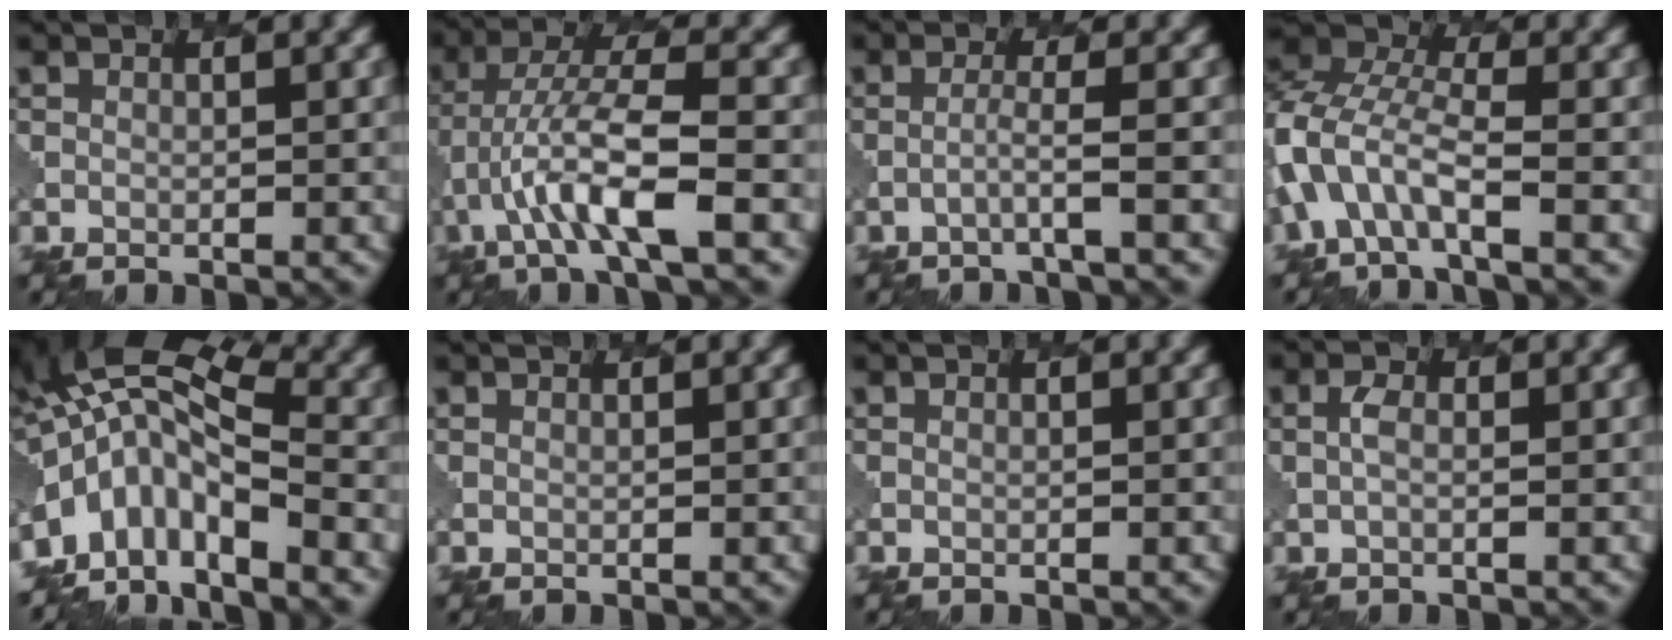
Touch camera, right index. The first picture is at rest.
{"total": 6.7, "force": [-2.3, 1.4, 6.1], "torque": [-0.120, 0.013, -0.046]}
{"total": 1.6, "force": [-0.6, 0.0, 1.5], "torque": [-0.018, 0.006, -0.025]}
{"total": 6.5, "force": [-2.4, 3.3, 5.0], "torque": [-0.119, 0.010, -0.058]}
{"total": 8.5, "force": [-2.7, 4.4, 6.8], "torque": [-0.118, 0.009, -0.063]}
{"total": 0.8, "force": [0.6, 0.3, 0.5], "torque": [-0.004, -0.001, 0.007]}
{"total": 0.0}
{"total": 1.1, "force": [0.2, 0.5, 0.9], "torque": [-0.023, 0.004, 0.003]}